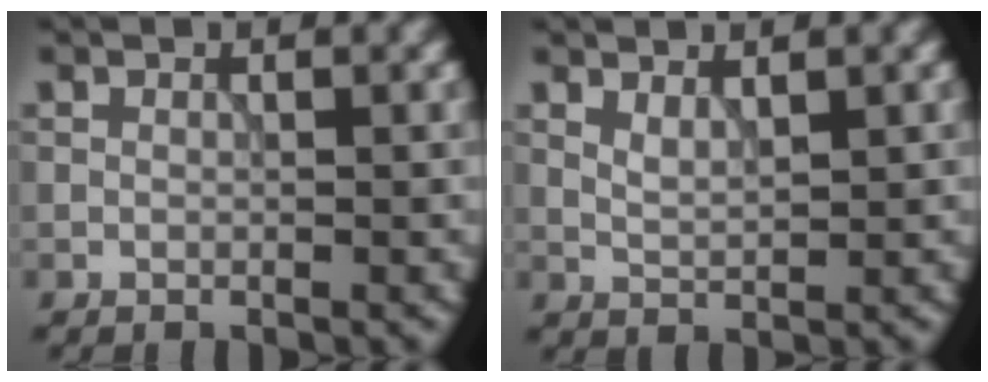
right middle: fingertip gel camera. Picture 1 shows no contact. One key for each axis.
{"total": 1.4, "fx": 0.9, "fy": 0.4, "fz": 1.1, "tx": -0.025, "ty": -0.003, "tz": 0.018}